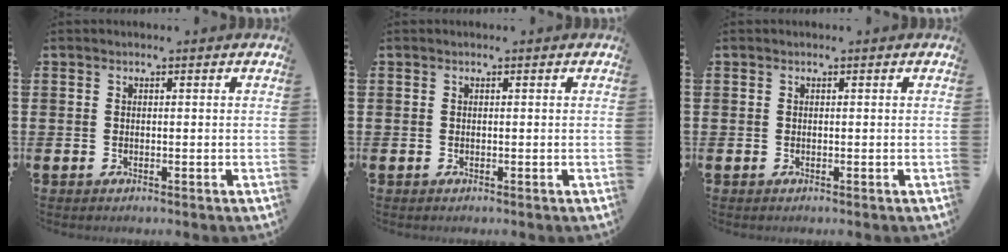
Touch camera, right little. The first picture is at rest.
{"total": 0.0}
{"total": 0.0}